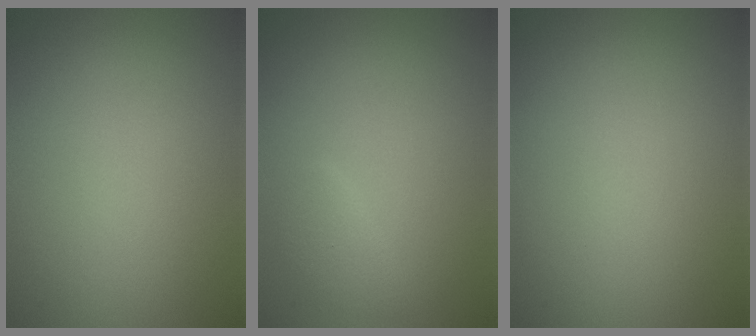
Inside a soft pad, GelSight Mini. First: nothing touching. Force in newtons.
{"total": 1.4, "press": 1.4, "slide": 0.1}
{"total": 0.0}